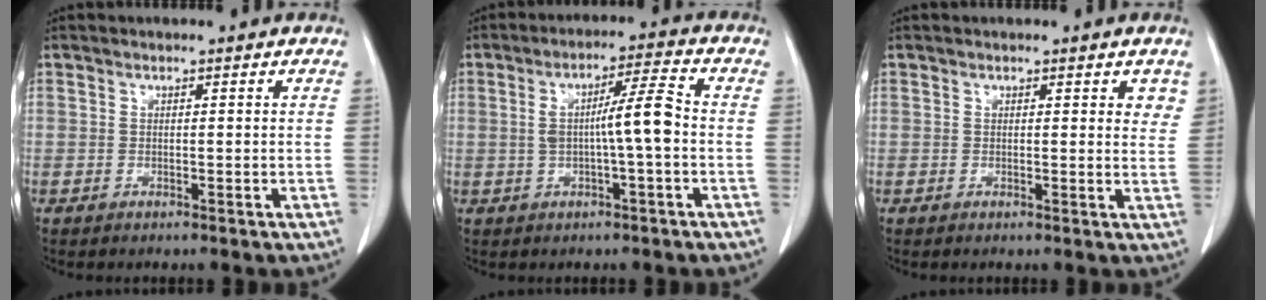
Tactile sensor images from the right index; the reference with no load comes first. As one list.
[{"total": 6.7, "force": [-0.5, 0.0, 6.7], "torque": [-0.116, 0.018, -0.006]}, {"total": 2.3, "force": [1.4, 0.9, 1.6], "torque": [-0.007, -0.004, 0.013]}]